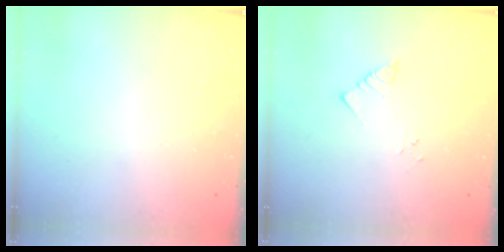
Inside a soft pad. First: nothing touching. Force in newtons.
{"total": 2.8, "press": 2.8, "slide": 0.2}